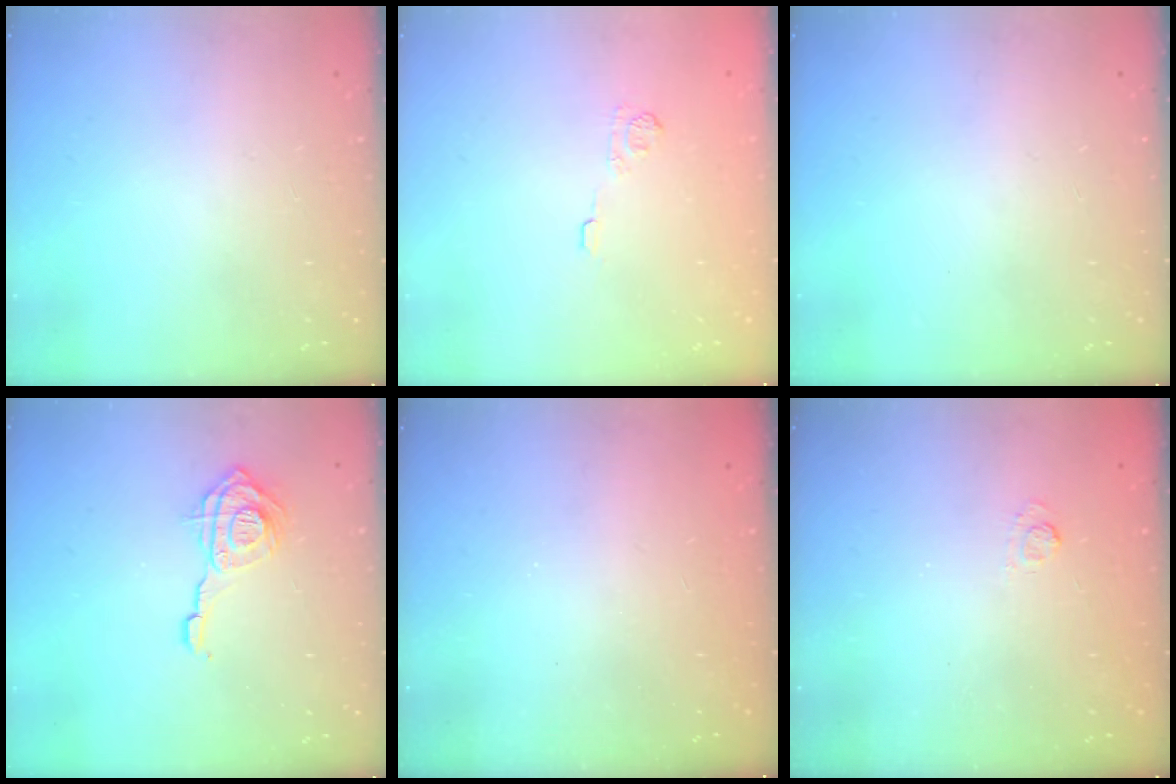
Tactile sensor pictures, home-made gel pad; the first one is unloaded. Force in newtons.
{"total": 6.1, "press": 5.9, "slide": 1.3}
{"total": 0.0}
{"total": 11.7, "press": 11.7, "slide": 1.1}
{"total": 2.3, "press": 2.2, "slide": 0.7}
{"total": 2.4, "press": 1.9, "slide": 1.4}